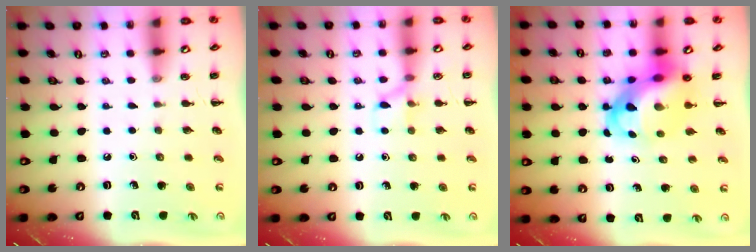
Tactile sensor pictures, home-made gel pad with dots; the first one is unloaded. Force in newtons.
{"total": 6.4, "press": 6.4, "slide": 0.6}
{"total": 9.7, "press": 9.3, "slide": 2.8}